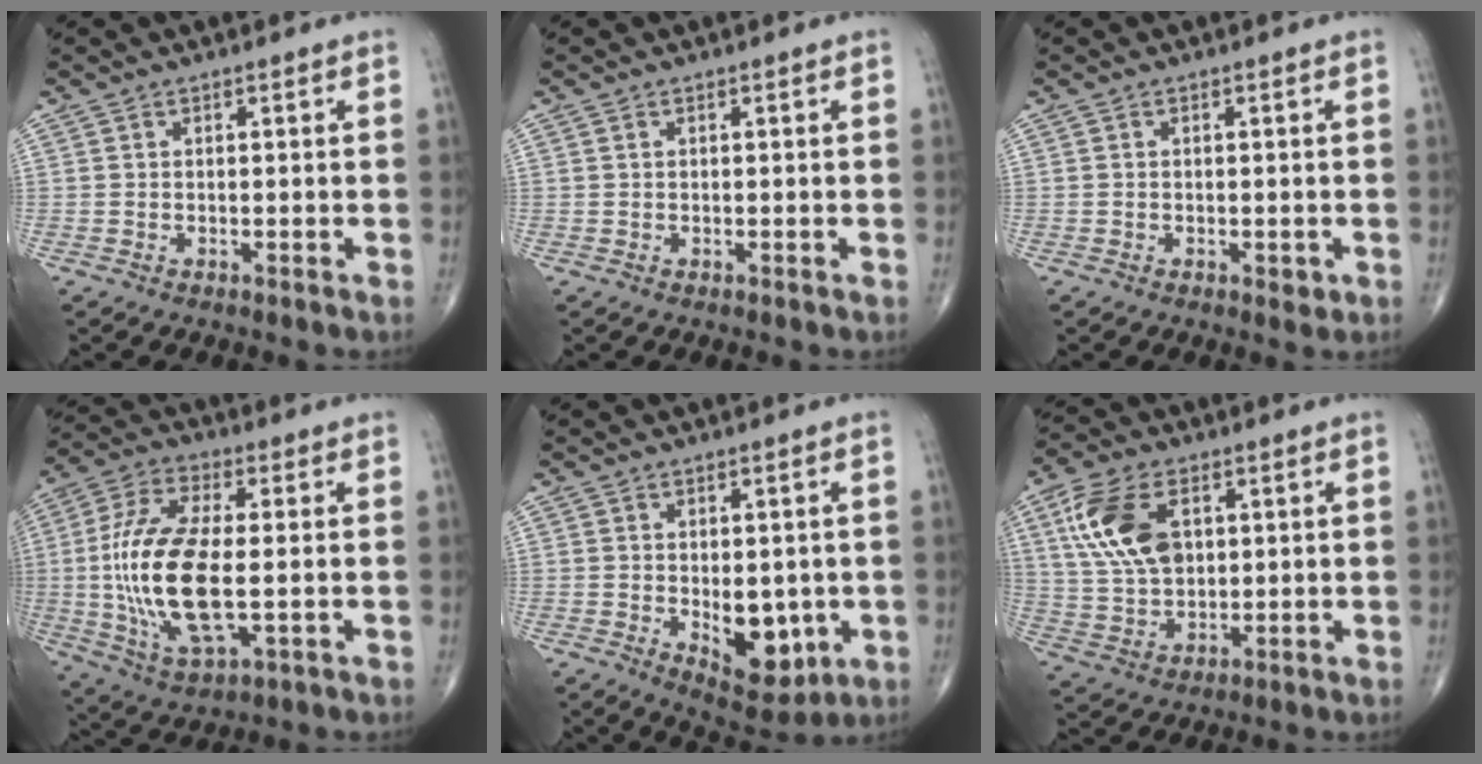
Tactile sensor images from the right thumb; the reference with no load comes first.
{"total": 0.0}
{"total": 1.5, "force": [-0.5, 0.7, 1.2], "torque": [-0.011, -0.003, -0.006]}
{"total": 18.9, "force": [-1.1, 7.8, 17.2], "torque": [-0.357, -0.004, -0.015]}
{"total": 10.0, "force": [-1.8, 5.5, 8.1], "torque": [-0.077, -0.016, -0.010]}
{"total": 13.8, "force": [4.2, 8.4, 10.1], "torque": [-0.192, -0.005, 0.086]}